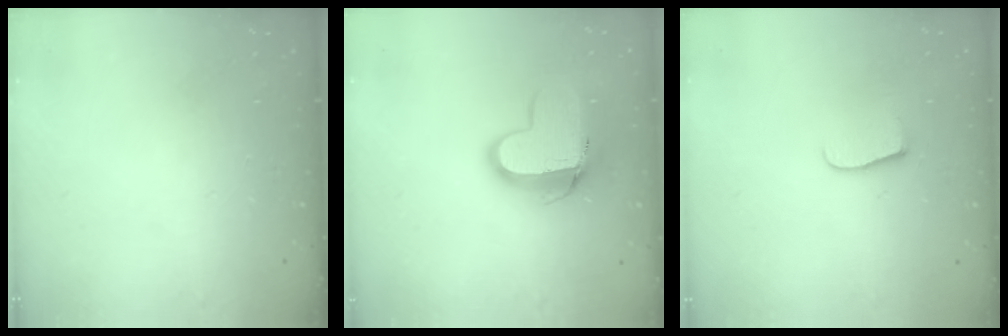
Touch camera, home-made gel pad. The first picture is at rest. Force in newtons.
{"total": 12.1, "press": 12.0, "slide": 1.2}
{"total": 6.5, "press": 6.5, "slide": 0.6}